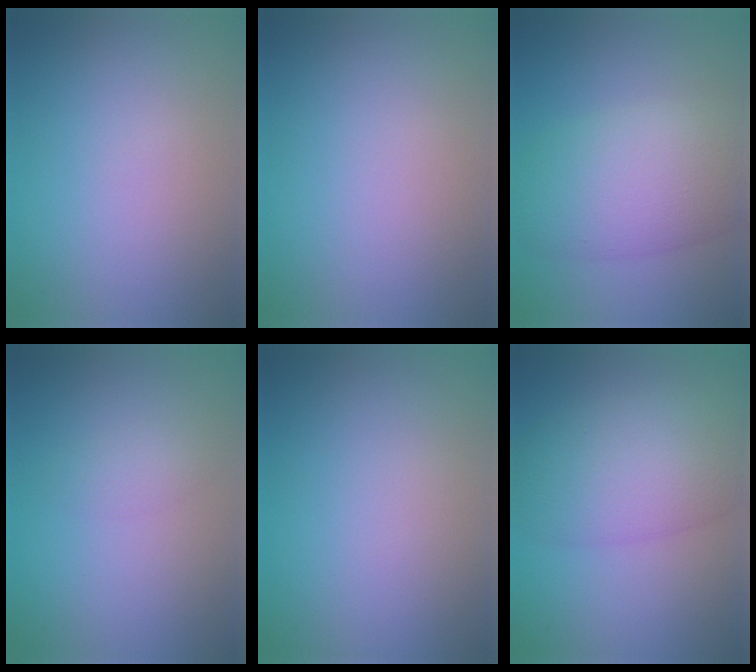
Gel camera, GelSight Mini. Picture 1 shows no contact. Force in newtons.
{"total": 0.0}
{"total": 7.6, "press": 7.6, "slide": 0.3}
{"total": 1.2, "press": 1.2, "slide": 0.1}
{"total": 0.0}
{"total": 7.5, "press": 7.5, "slide": 0.2}